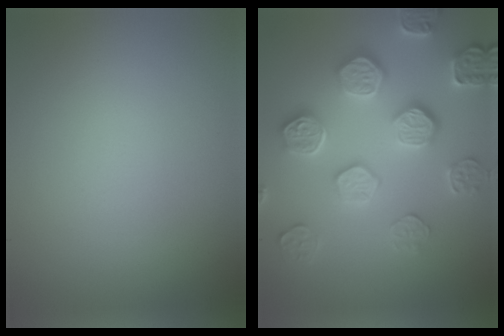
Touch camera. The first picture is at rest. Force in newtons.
{"total": 5.1, "press": 5.0, "slide": 1.1}